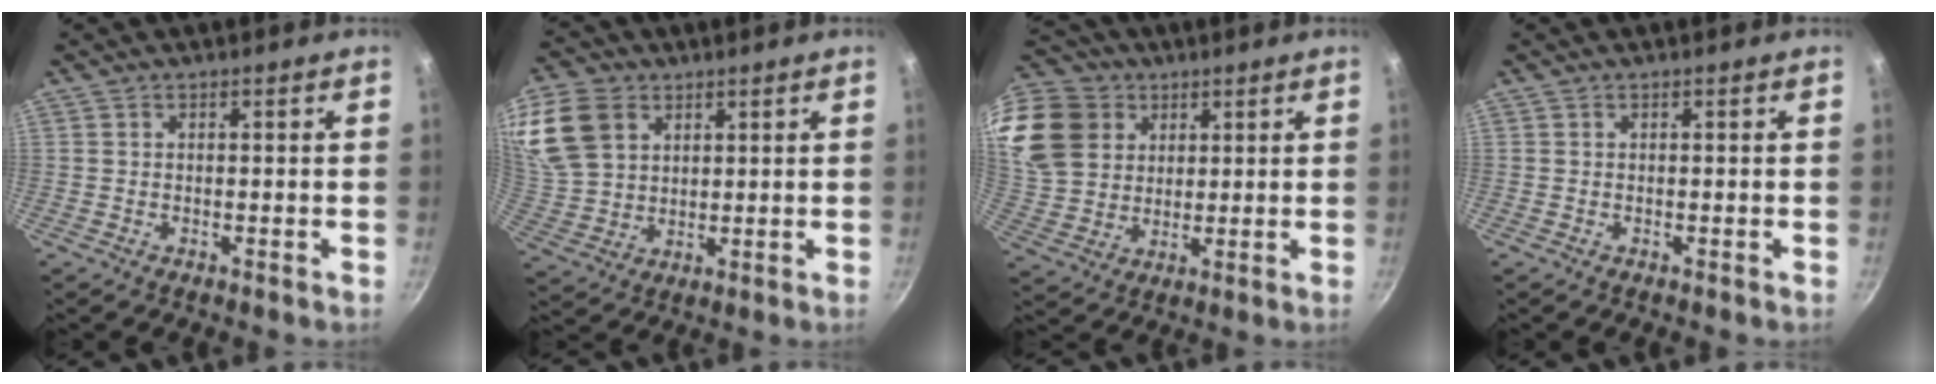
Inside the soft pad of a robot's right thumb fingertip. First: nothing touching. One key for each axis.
{"total": 14.4, "fx": 6.0, "fy": 10.4, "fz": 7.9, "tx": -0.155, "ty": -0.004, "tz": 0.126}
{"total": 19.2, "fx": 8.4, "fy": 15.0, "fz": 8.6, "tx": -0.178, "ty": -0.003, "tz": 0.168}
{"total": 0.0}